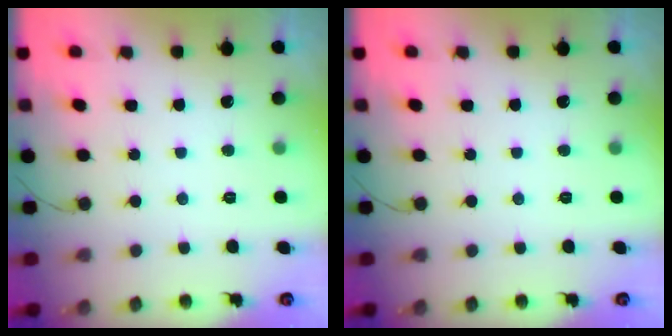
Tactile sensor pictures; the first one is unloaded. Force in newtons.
{"total": 0.0}